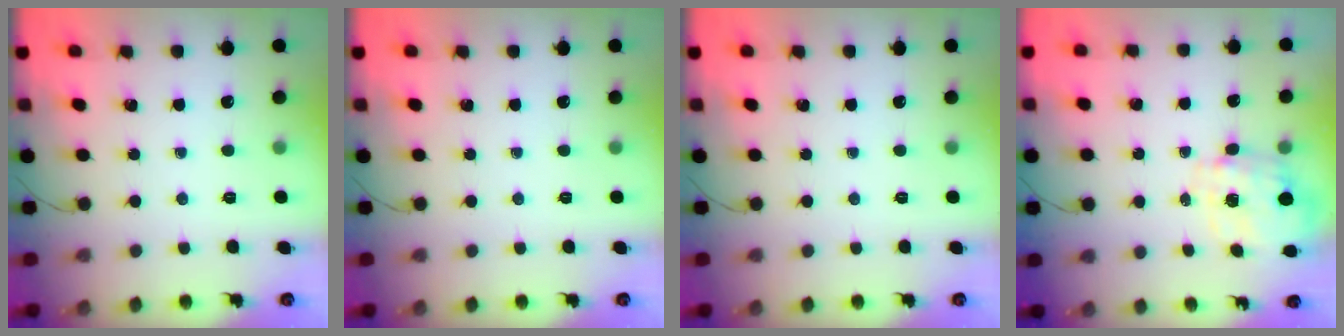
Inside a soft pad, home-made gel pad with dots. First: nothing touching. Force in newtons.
{"total": 0.0}
{"total": 0.0}
{"total": 2.6, "press": 2.4, "slide": 1.0}